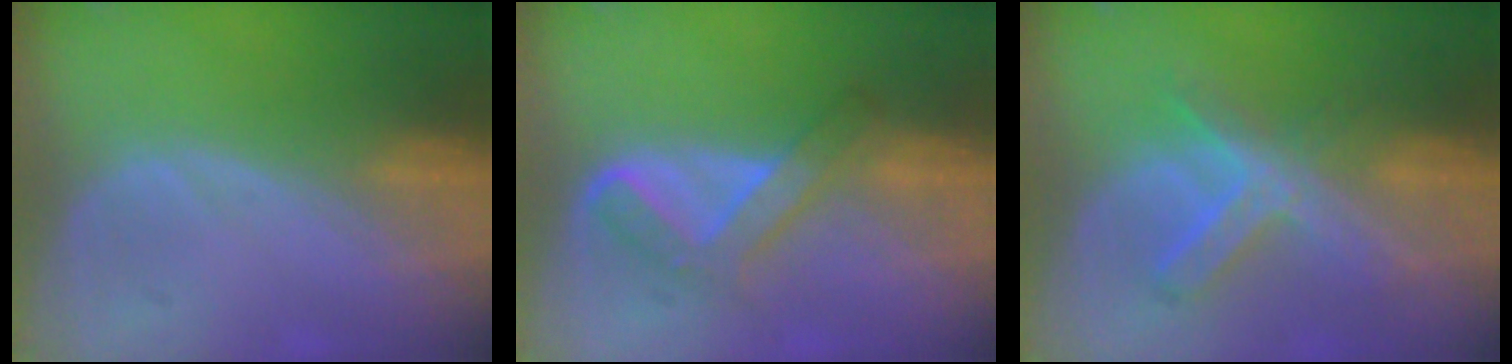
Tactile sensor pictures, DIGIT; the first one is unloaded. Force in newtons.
{"total": 5.3, "press": 5.0, "slide": 1.6}
{"total": 7.3, "press": 6.3, "slide": 3.7}